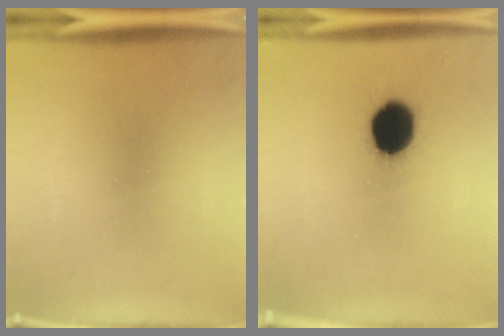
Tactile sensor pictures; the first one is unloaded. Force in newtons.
{"total": 14.5}